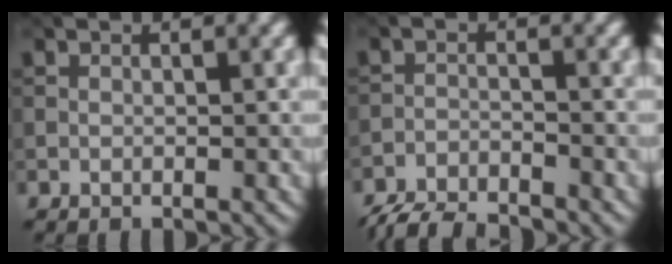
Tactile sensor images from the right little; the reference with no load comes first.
{"total": 5.7, "force": [-5.4, 0.8, 1.5], "torque": [-0.033, -0.019, -0.102]}